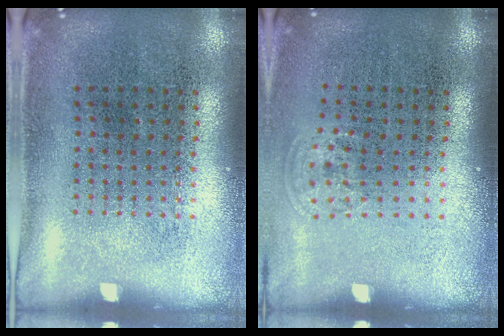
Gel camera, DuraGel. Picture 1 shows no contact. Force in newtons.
{"total": 0.8, "press": 0.6, "slide": 0.5}